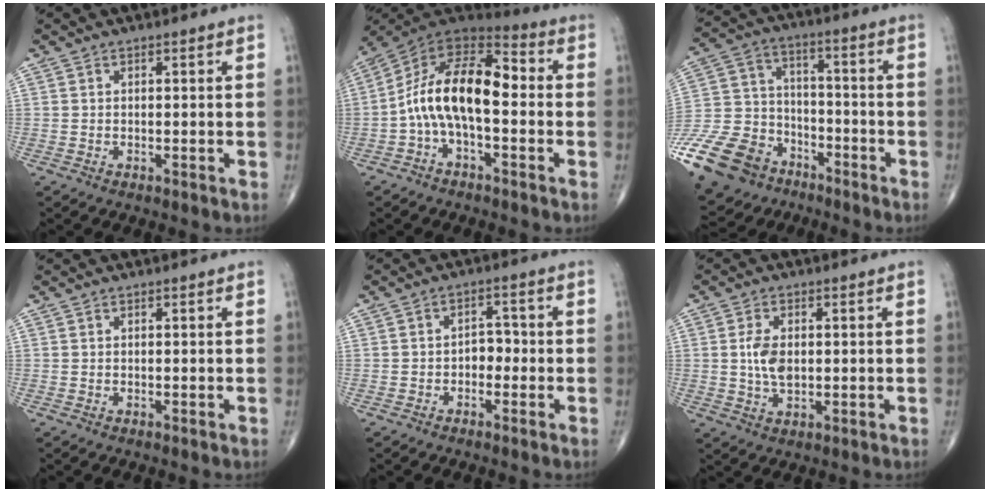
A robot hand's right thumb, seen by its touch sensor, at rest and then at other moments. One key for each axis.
{"total": 15.8, "fx": -1.5, "fy": 7.9, "fz": 13.6, "tx": -0.224, "ty": 0.054, "tz": -0.039}
{"total": 21.6, "fx": -13.1, "fy": 14.4, "fz": 9.2, "tx": -0.198, "ty": 0.058, "tz": -0.229}
{"total": 0.0}
{"total": 3.3, "fx": -1.0, "fy": 2.4, "fz": 2.1, "tx": -0.013, "ty": 0.018, "tz": -0.025}
{"total": 5.4, "fx": 0.3, "fy": 3.1, "fz": 4.4, "tx": -0.084, "ty": -0.004, "tz": 0.008}